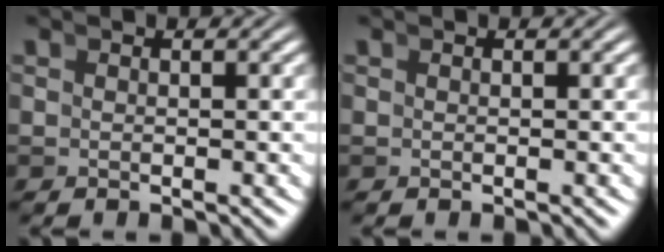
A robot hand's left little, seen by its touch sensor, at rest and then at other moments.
{"total": 0.0}